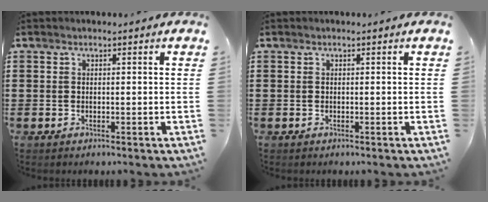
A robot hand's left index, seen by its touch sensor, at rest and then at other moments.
{"total": 0.0}